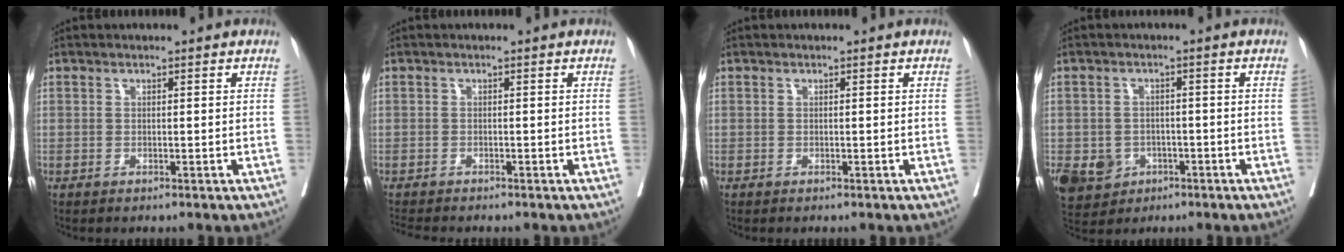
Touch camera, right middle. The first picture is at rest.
{"total": 2.9, "force": [-2.7, 0.1, 0.9], "torque": [-0.014, -0.010, -0.046]}
{"total": 0.0}
{"total": 10.4, "force": [-4.2, 8.8, 3.7], "torque": [-0.100, 0.005, -0.055]}